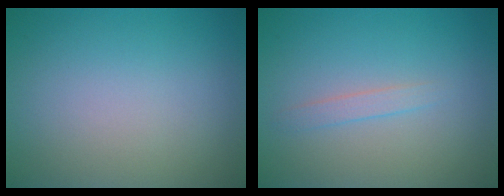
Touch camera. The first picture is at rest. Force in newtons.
{"total": 1.1, "press": 1.1, "slide": 0.0}